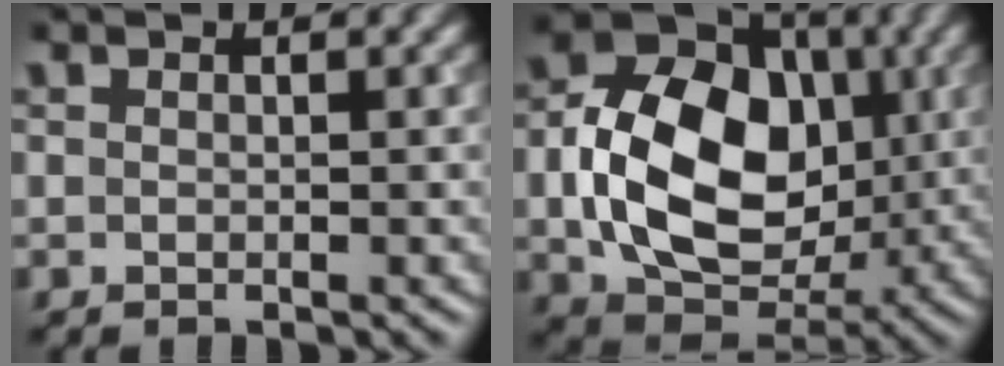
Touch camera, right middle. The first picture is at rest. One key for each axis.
{"total": 12.6, "fx": -0.7, "fy": 9.3, "fz": 8.5, "tx": -0.158, "ty": -0.006, "tz": -0.010}